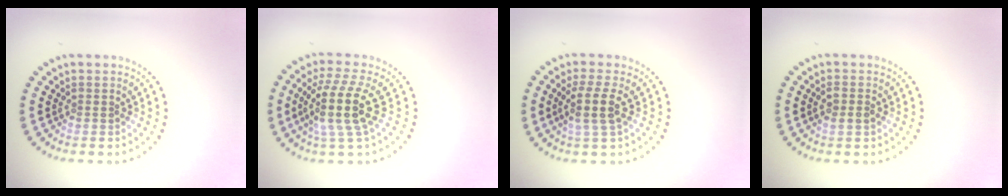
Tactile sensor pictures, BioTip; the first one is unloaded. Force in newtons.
{"total": 4.8, "press": 3.9, "slide": 2.8}
{"total": 2.9, "press": 2.4, "slide": 1.7}
{"total": 1.6, "press": 1.5, "slide": 0.4}